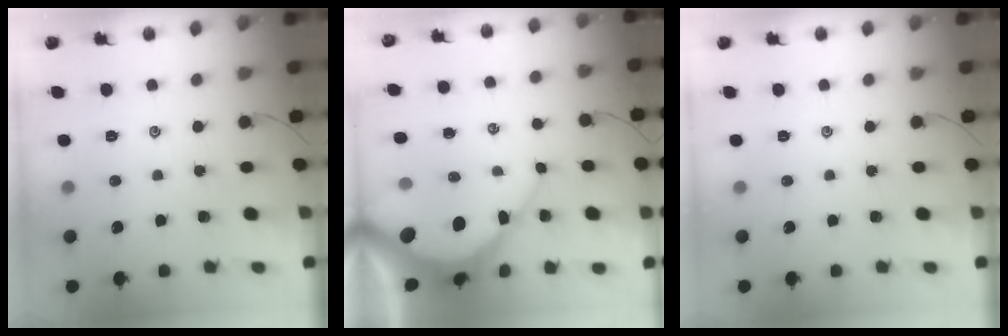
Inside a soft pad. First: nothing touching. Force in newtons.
{"total": 11.4, "press": 11.3, "slide": 0.9}
{"total": 0.0}